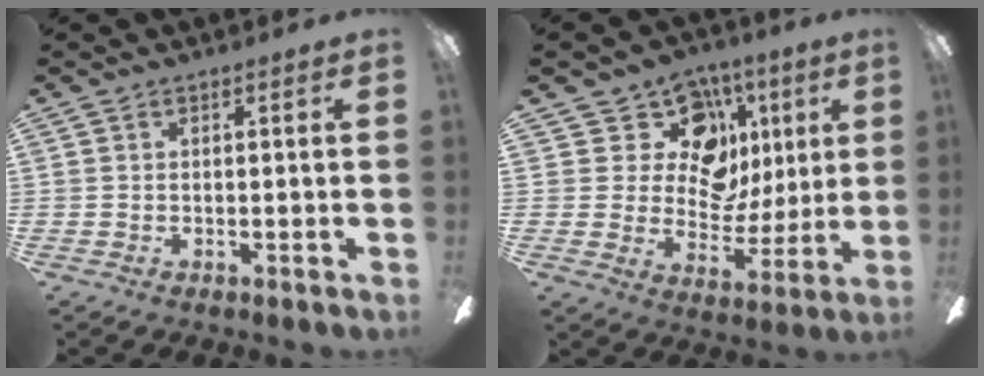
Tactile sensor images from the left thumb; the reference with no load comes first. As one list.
[{"total": 15.0, "force": [6.9, 11.3, 7.0], "torque": [-0.110, -0.033, 0.133]}]